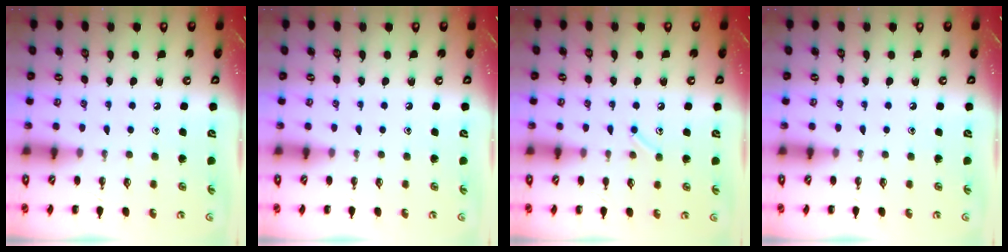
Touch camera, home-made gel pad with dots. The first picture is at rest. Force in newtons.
{"total": 0.0}
{"total": 6.2, "press": 6.1, "slide": 0.9}
{"total": 0.0}